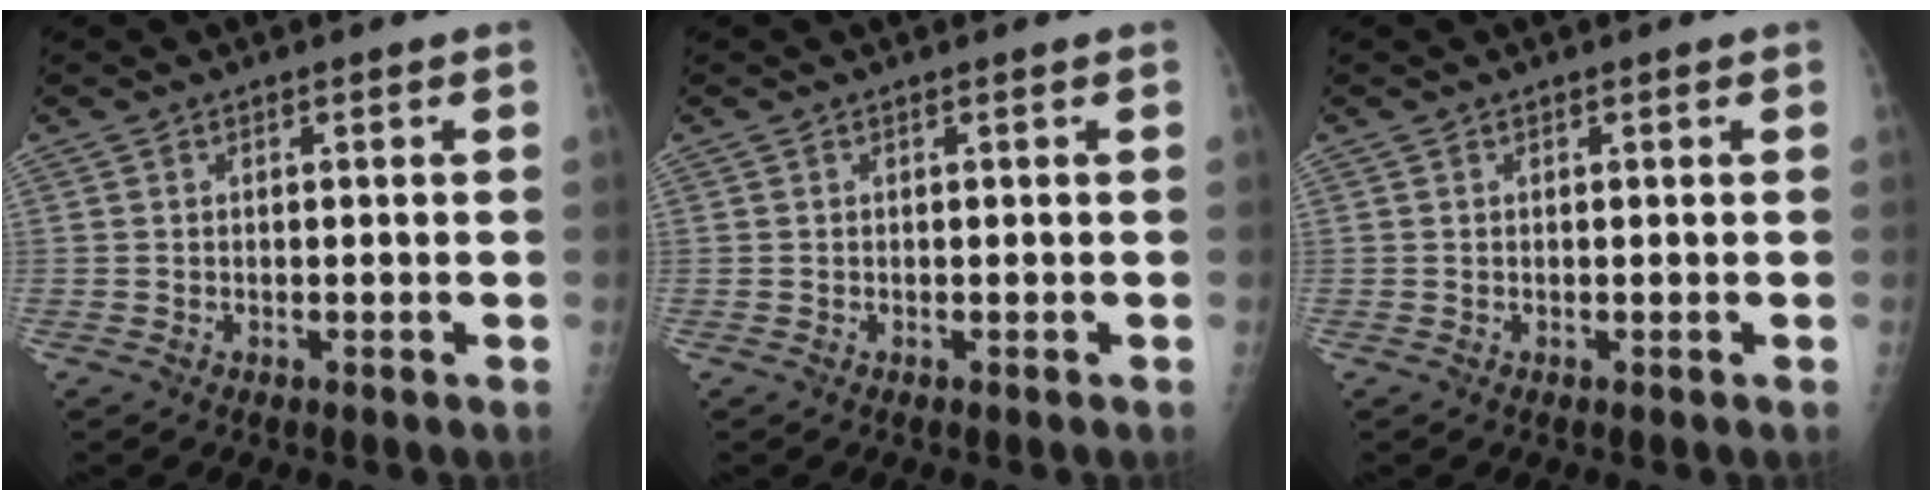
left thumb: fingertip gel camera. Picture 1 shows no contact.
{"total": 0.0}
{"total": 0.0}